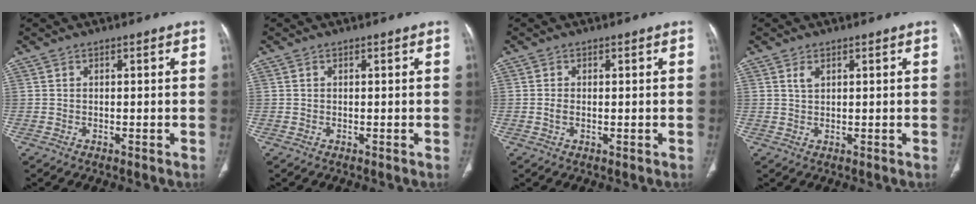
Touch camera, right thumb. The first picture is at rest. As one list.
[{"total": 0.0}, {"total": 1.3, "force": [0.0, 0.8, 1.1], "torque": [-0.028, -0.003, -0.001]}, {"total": 1.7, "force": [0.9, 0.9, 1.1], "torque": [-0.021, -0.001, 0.022]}]